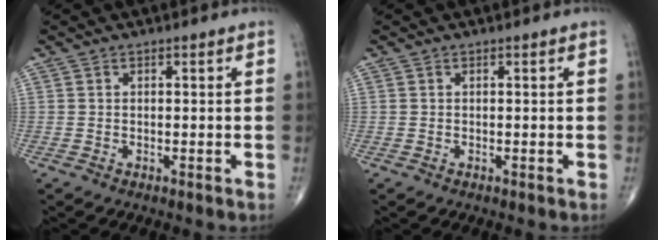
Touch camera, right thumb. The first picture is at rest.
{"total": 0.0}